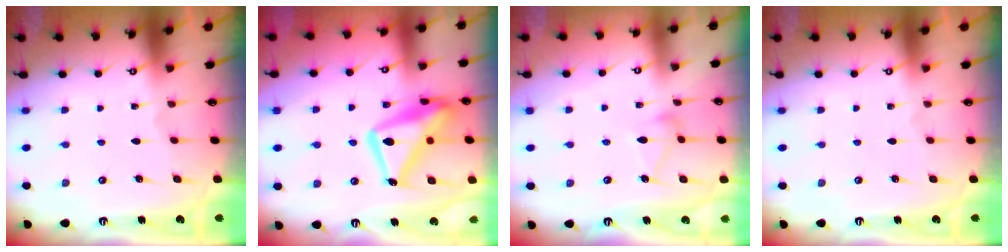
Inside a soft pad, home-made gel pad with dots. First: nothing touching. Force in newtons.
{"total": 16.6, "press": 16.5, "slide": 1.6}
{"total": 7.6, "press": 7.6, "slide": 0.3}
{"total": 0.0}